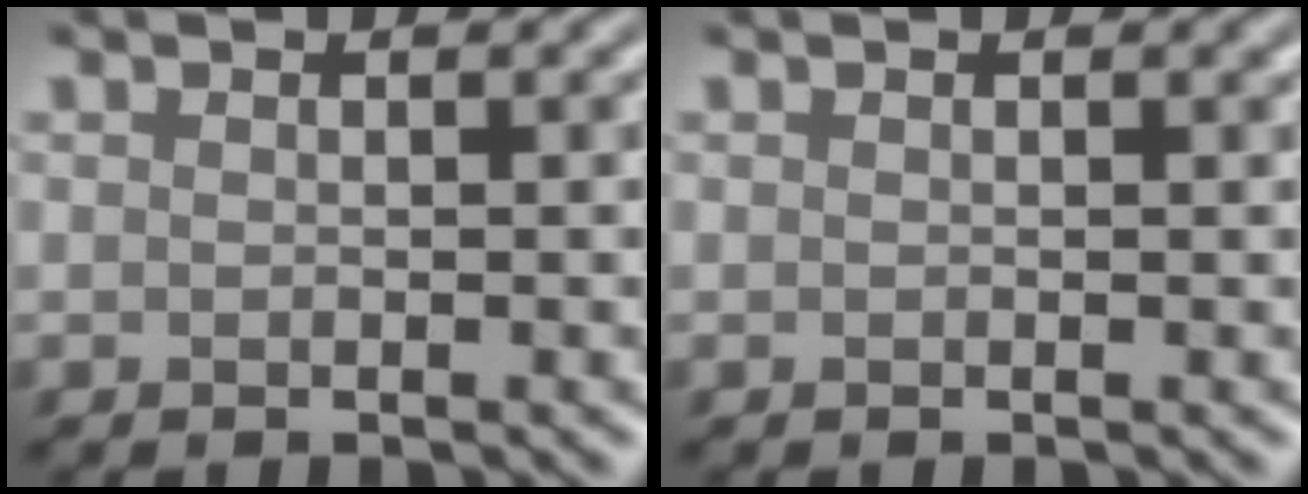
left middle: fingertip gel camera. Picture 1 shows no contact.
{"total": 0.0}